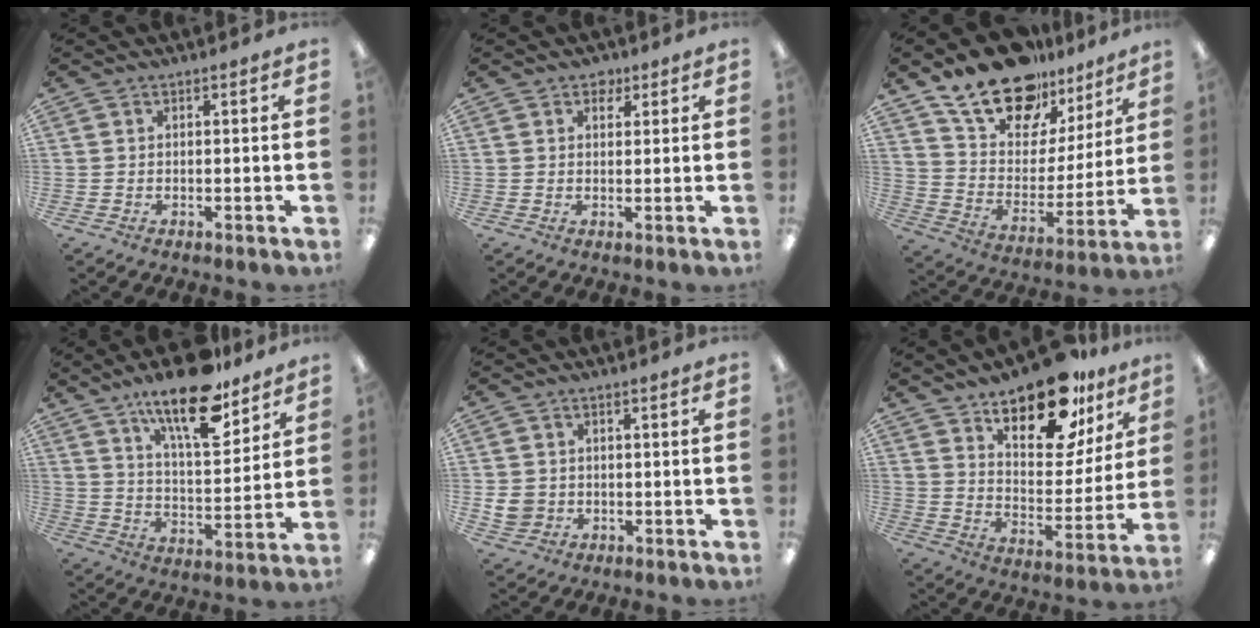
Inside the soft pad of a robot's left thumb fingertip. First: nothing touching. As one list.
[{"total": 2.7, "force": [1.8, 1.8, 0.8], "torque": [-0.002, -0.002, 0.031]}, {"total": 20.0, "force": [15.4, 10.1, 7.8], "torque": [-0.148, -0.101, 0.279]}, {"total": 17.7, "force": [12.7, 6.0, 10.7], "torque": [-0.165, -0.073, 0.210]}, {"total": 4.6, "force": [0.0, 4.3, 1.6], "torque": [-0.021, 0.001, 0.000]}, {"total": 20.0, "force": [14.7, 8.3, 10.8], "torque": [-0.156, -0.094, 0.247]}]